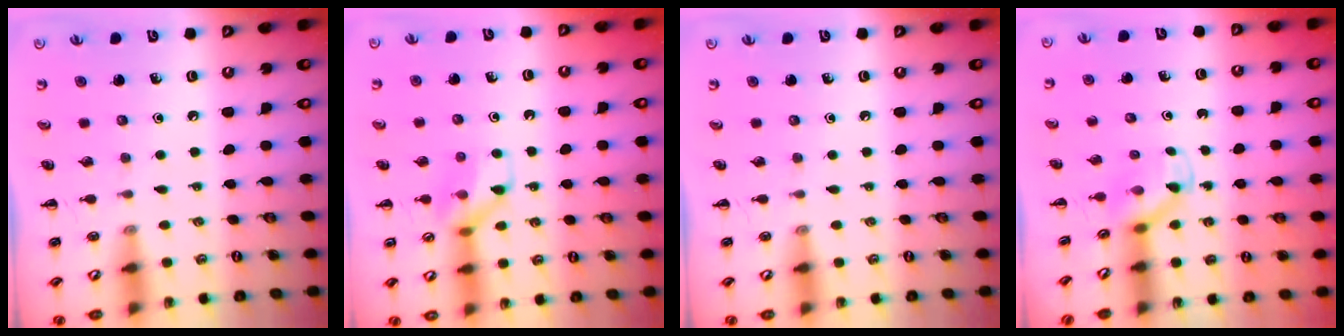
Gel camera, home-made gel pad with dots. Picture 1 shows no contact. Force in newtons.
{"total": 9.8, "press": 9.8, "slide": 0.8}
{"total": 0.0}
{"total": 3.0, "press": 2.9, "slide": 1.0}